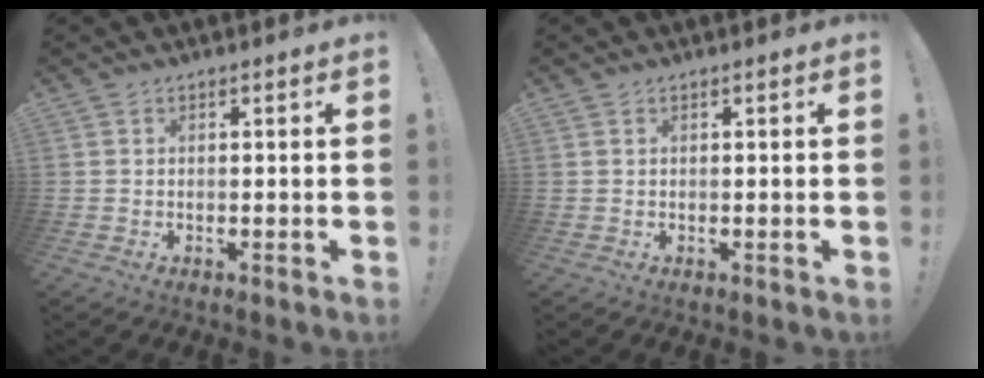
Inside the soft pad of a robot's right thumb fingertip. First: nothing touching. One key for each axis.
{"total": 0.0}